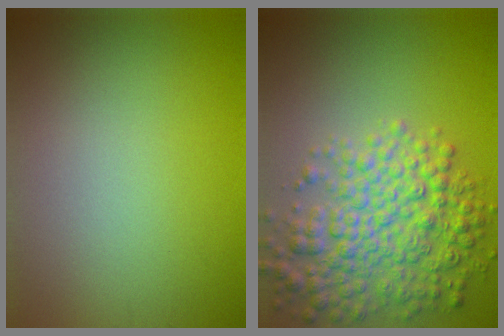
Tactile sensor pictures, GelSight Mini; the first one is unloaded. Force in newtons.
{"total": 6.8, "press": 6.8, "slide": 0.2}